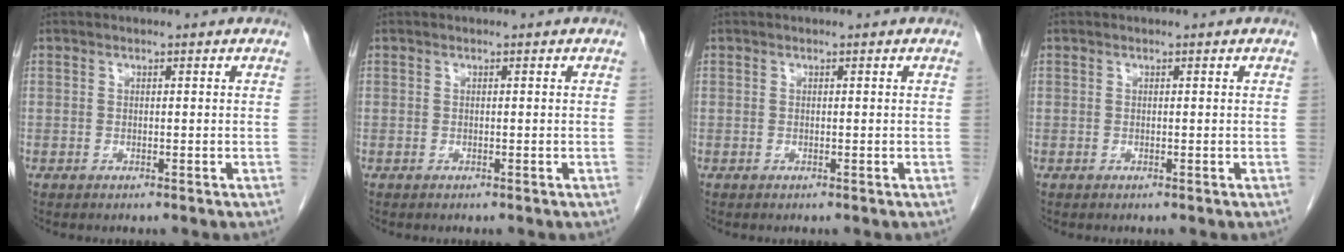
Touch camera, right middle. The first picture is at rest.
{"total": 0.0}
{"total": 0.0}
{"total": 0.0}